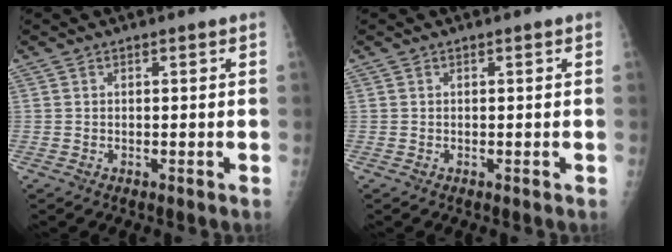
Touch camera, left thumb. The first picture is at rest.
{"total": 0.0}